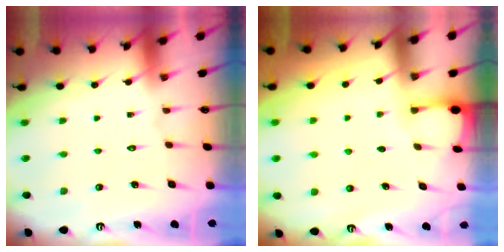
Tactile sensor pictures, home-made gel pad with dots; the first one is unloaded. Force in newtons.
{"total": 1.6, "press": 1.5, "slide": 0.3}